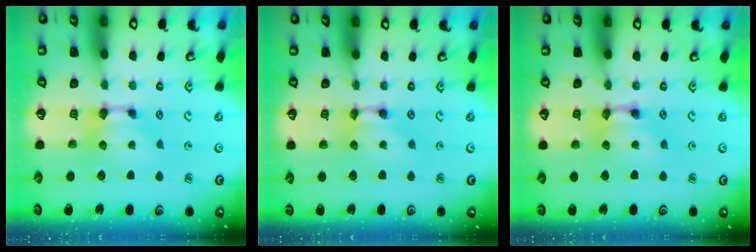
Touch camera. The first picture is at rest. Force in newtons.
{"total": 1.7, "press": 1.7, "slide": 0.1}
{"total": 2.0, "press": 2.0, "slide": 0.1}